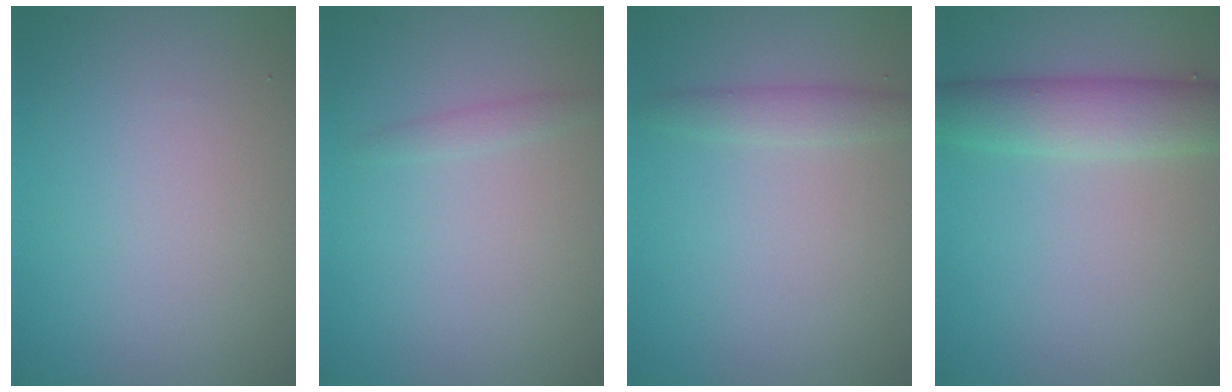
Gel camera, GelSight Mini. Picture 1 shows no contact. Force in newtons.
{"total": 0.9, "press": 0.9, "slide": 0.0}
{"total": 1.7, "press": 1.7, "slide": 0.1}
{"total": 4.5, "press": 4.5, "slide": 0.1}